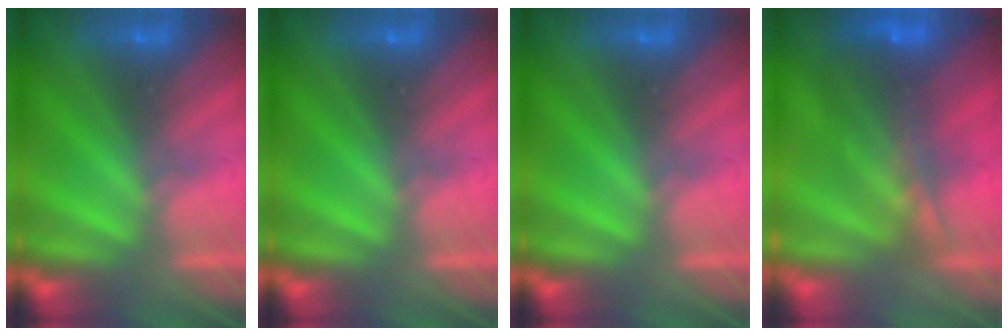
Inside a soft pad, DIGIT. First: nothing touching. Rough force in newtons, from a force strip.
{"total": 0.0}
{"total": 0.0}
{"total": 7.7}